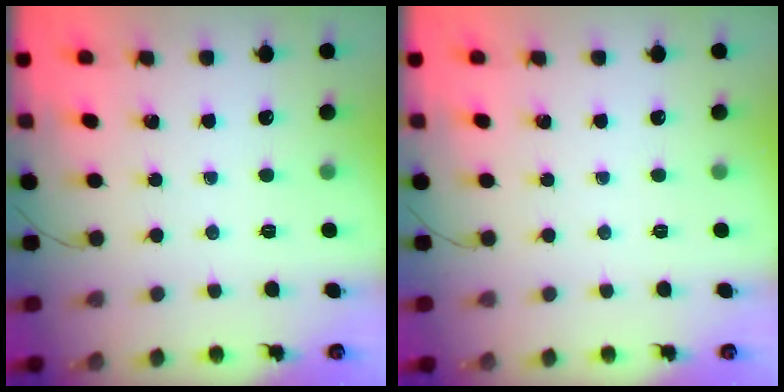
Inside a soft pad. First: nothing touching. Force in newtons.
{"total": 0.0}